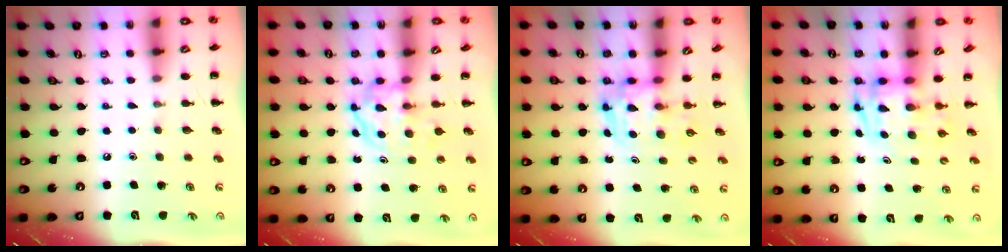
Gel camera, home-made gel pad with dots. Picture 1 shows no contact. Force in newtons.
{"total": 3.7, "press": 3.6, "slide": 0.4}
{"total": 3.5, "press": 3.4, "slide": 0.6}
{"total": 3.3, "press": 3.2, "slide": 0.6}